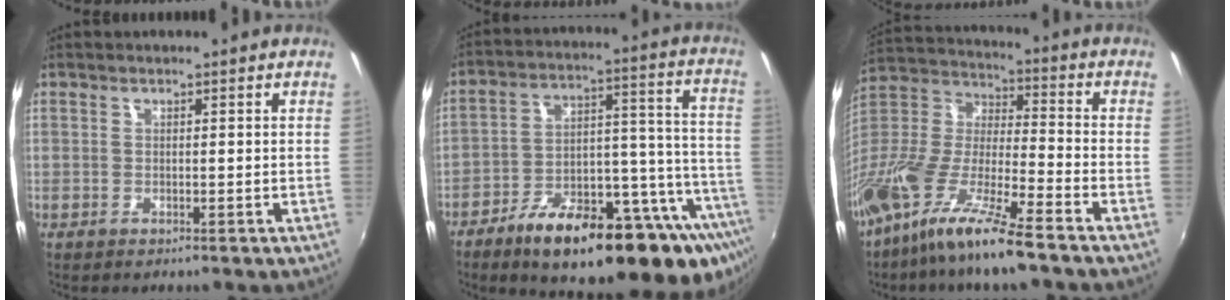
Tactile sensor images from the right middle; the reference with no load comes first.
{"total": 28.4, "force": [-18.4, 8.6, 19.8], "torque": [-0.262, -0.007, -0.259]}
{"total": 20.1, "force": [-13.7, 3.3, 14.4], "torque": [-0.276, -0.024, -0.263]}